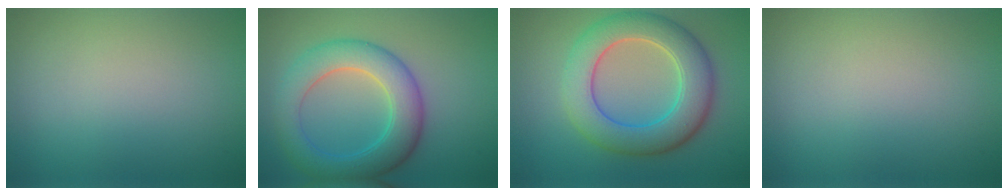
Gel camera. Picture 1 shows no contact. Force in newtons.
{"total": 6.5, "press": 6.5, "slide": 0.3}
{"total": 7.7, "press": 7.7, "slide": 0.4}
{"total": 0.0}